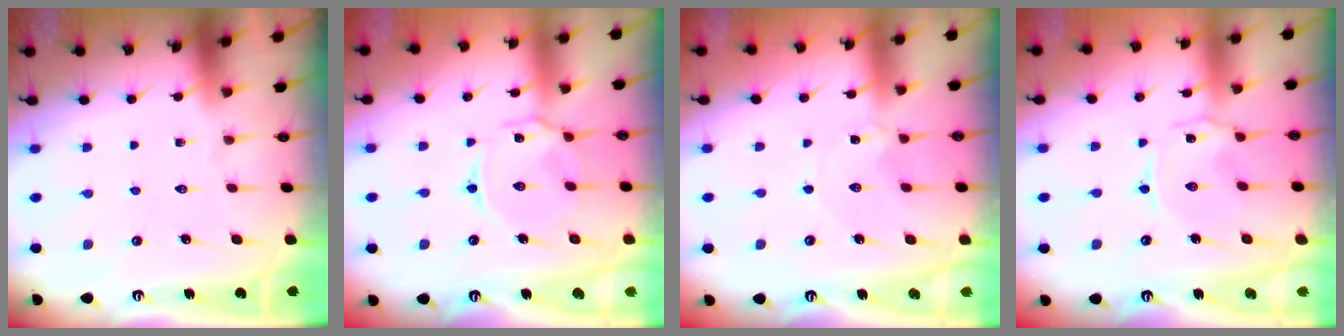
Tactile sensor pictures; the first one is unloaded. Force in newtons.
{"total": 5.2, "press": 5.2, "slide": 0.3}
{"total": 0.9, "press": 0.9, "slide": 0.2}
{"total": 0.7, "press": 0.6, "slide": 0.2}